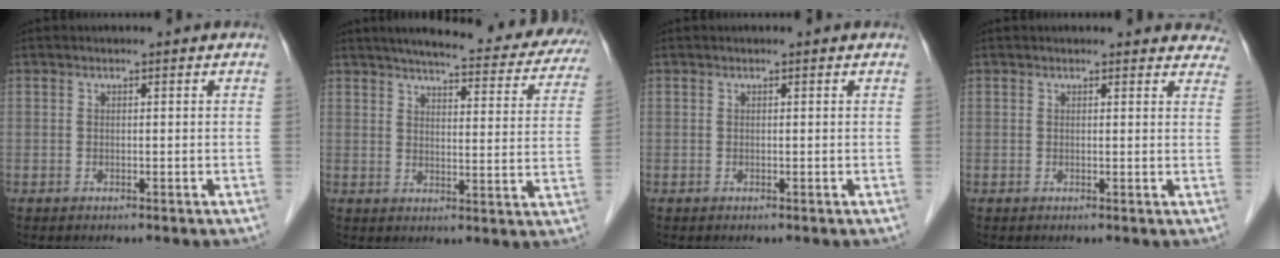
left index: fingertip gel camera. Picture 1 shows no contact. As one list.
[{"total": 23.0, "force": [20.0, 4.5, 10.4], "torque": [-0.132, -0.023, 0.225]}, {"total": 0.0}, {"total": 9.7, "force": [9.0, 2.8, 2.2], "torque": [0.010, -0.003, 0.073]}]